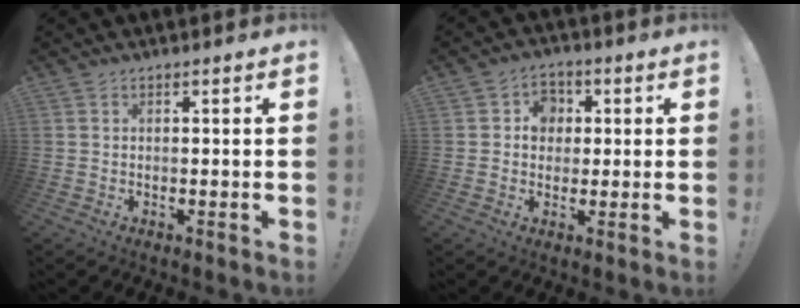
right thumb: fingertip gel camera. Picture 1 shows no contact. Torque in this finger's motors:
{"motor_torque": [-0.26, 0.38, 0.07, 0.54, -0.01]}